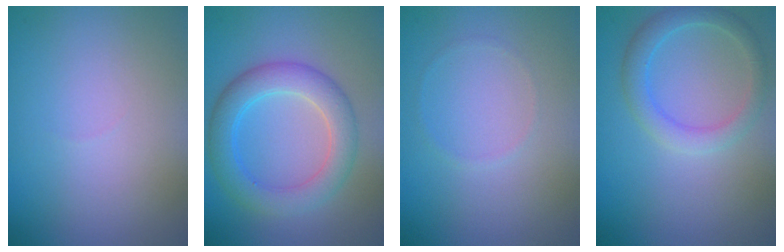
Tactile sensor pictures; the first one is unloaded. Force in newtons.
{"total": 4.9, "press": 4.9, "slide": 0.1}
{"total": 0.5, "press": 0.5, "slide": 0.1}
{"total": 2.9, "press": 2.9, "slide": 0.1}